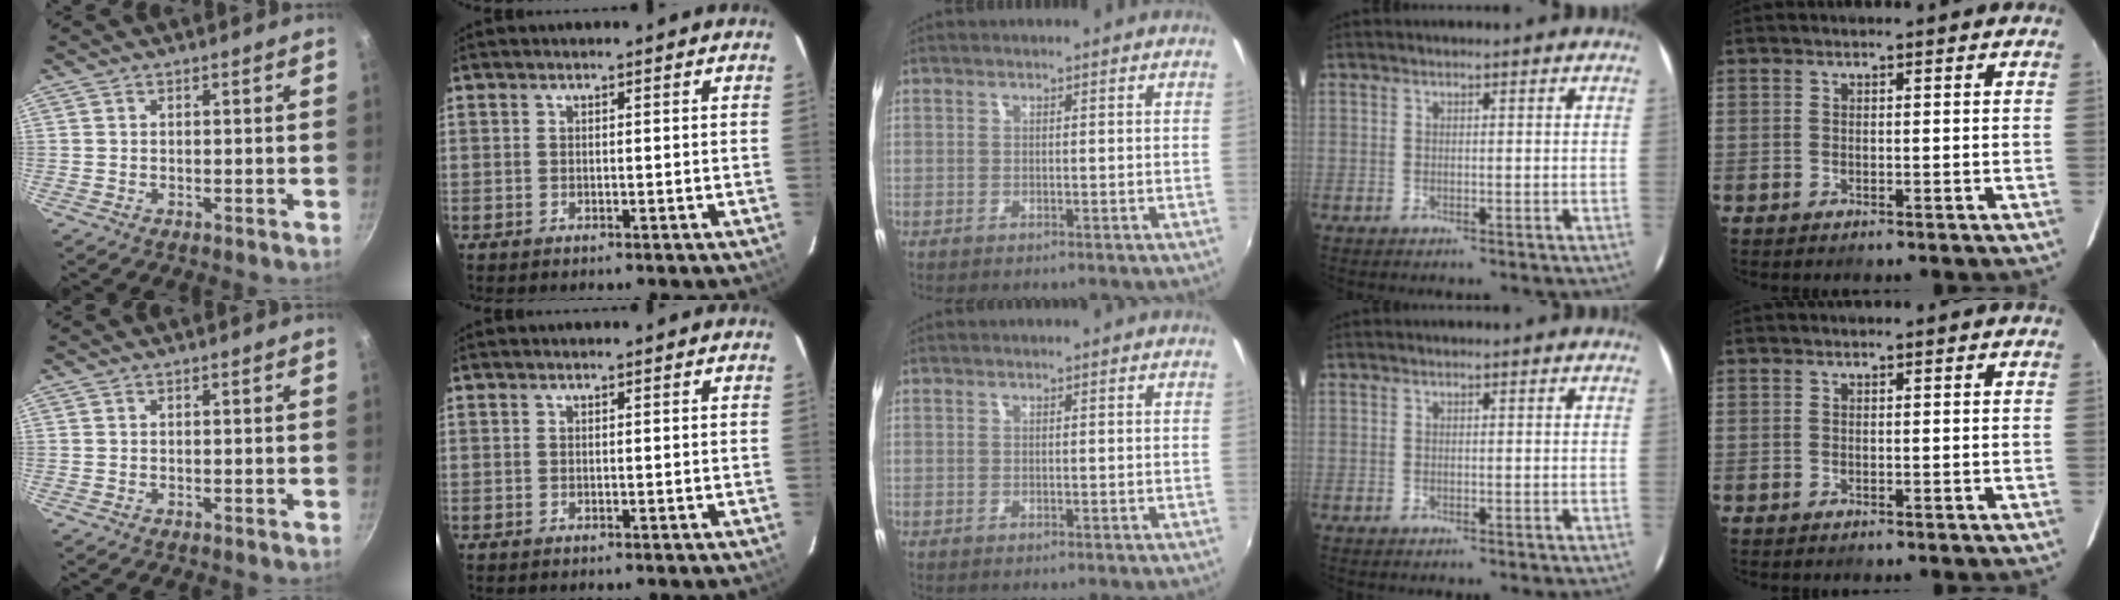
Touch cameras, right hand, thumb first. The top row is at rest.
{}